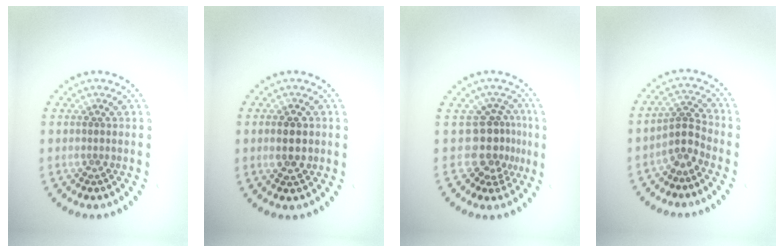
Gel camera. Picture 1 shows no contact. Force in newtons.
{"total": 2.4, "press": 2.4, "slide": 0.1}
{"total": 3.4, "press": 2.4, "slide": 2.4}
{"total": 2.5, "press": 1.8, "slide": 1.8}